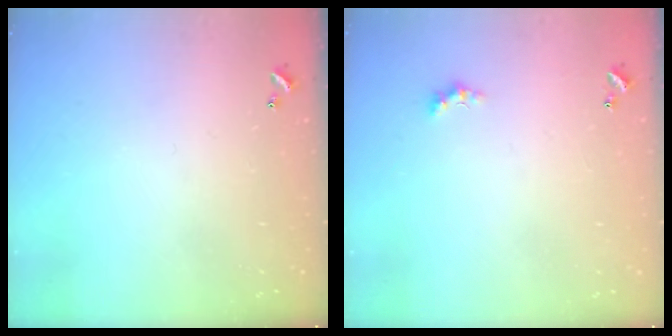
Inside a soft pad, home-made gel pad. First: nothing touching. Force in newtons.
{"total": 0.8, "press": 0.6, "slide": 0.6}